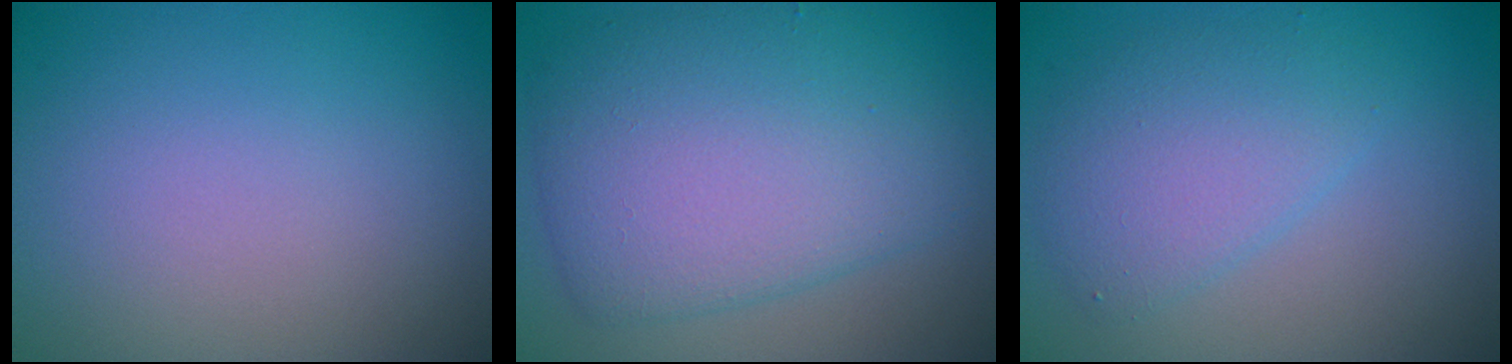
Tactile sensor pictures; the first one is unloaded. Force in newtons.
{"total": 7.9, "press": 7.9, "slide": 0.2}
{"total": 3.7, "press": 3.7, "slide": 0.1}